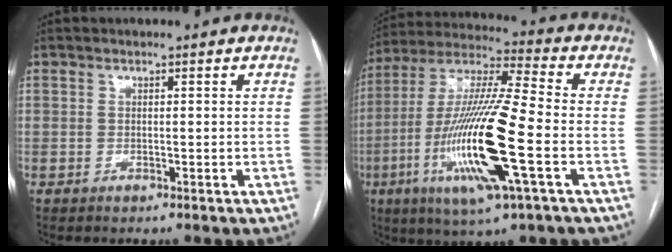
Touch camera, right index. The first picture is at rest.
{"total": 19.5, "force": [-5.5, 1.1, 18.7], "torque": [-0.389, -0.021, -0.104]}